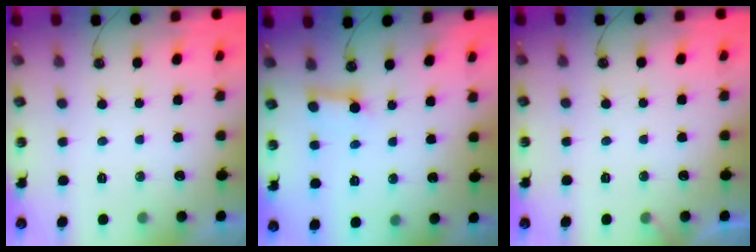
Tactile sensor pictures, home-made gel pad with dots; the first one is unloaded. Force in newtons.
{"total": 3.0, "press": 3.0, "slide": 0.4}
{"total": 2.4, "press": 2.4, "slide": 0.2}